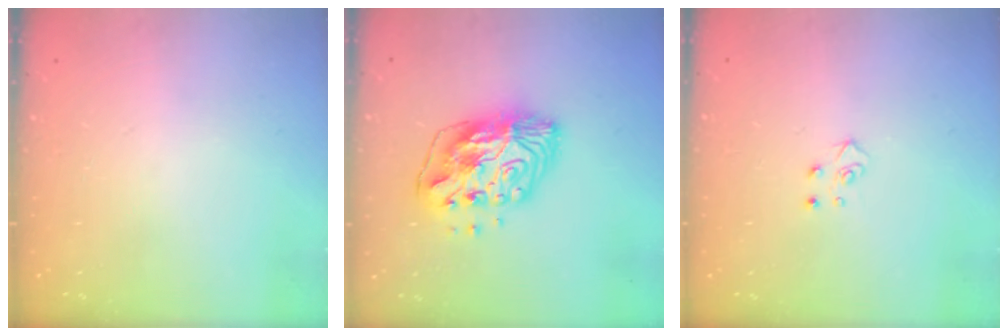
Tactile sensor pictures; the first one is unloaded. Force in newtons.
{"total": 13.7, "press": 13.7, "slide": 1.0}
{"total": 3.9, "press": 3.9, "slide": 0.4}